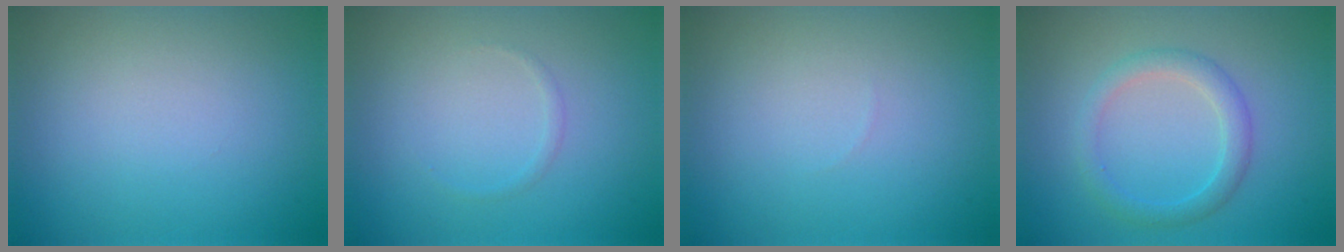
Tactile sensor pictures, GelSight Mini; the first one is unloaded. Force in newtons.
{"total": 0.5, "press": 0.5, "slide": 0.0}
{"total": 0.0}
{"total": 2.4, "press": 2.4, "slide": 0.2}